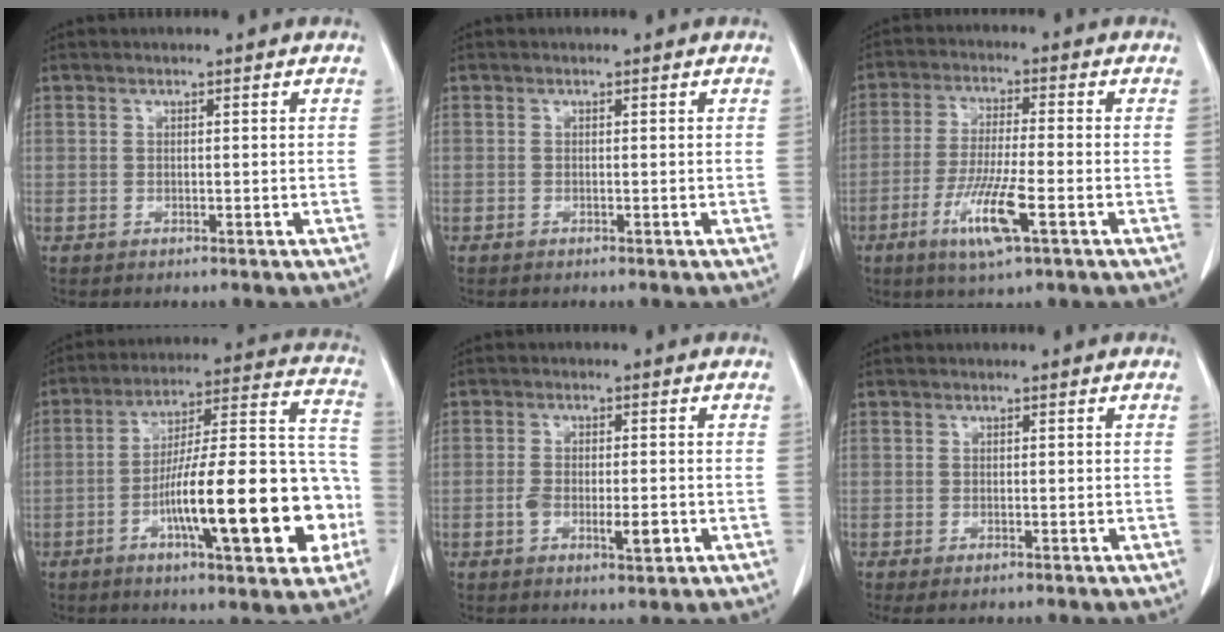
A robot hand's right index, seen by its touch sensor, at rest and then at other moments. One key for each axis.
{"total": 0.0}
{"total": 9.4, "fx": -3.9, "fy": 0.6, "fz": 8.5, "tx": -0.167, "ty": -0.018, "tz": -0.072}
{"total": 22.6, "fx": -6.8, "fy": 4.2, "fz": 21.1, "tx": -0.283, "ty": 0.025, "tz": -0.097}
{"total": 5.5, "fx": -1.6, "fy": 1.9, "fz": 4.9, "tx": -0.081, "ty": -0.001, "tz": -0.021}
{"total": 1.6, "fx": -0.8, "fy": 0.5, "fz": 1.2, "tx": -0.021, "ty": -0.004, "tz": -0.009}